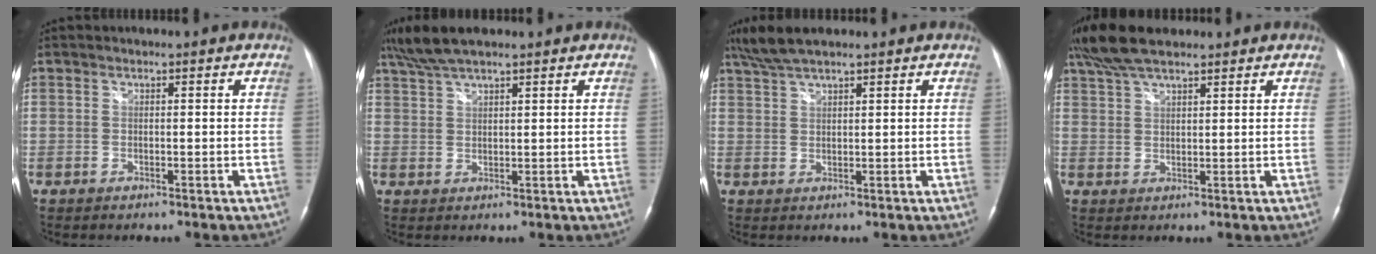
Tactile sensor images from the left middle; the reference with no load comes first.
{"total": 6.3, "force": [5.1, 0.9, 3.5], "torque": [-0.077, 0.024, 0.100]}
{"total": 5.3, "force": [4.4, 0.7, 2.9], "torque": [-0.067, 0.018, 0.088]}
{"total": 8.2, "force": [6.7, 1.9, 4.2], "torque": [-0.089, 0.028, 0.128]}